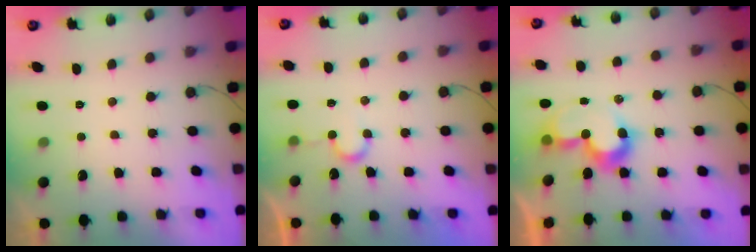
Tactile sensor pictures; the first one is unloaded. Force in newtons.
{"total": 6.2, "press": 6.2, "slide": 0.5}
{"total": 9.5, "press": 9.0, "slide": 2.9}